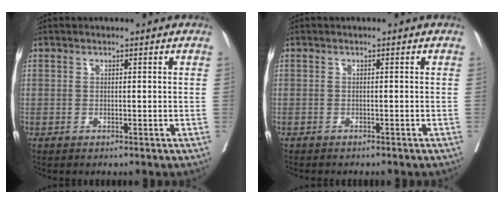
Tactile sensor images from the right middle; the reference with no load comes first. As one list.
[{"total": 3.4, "force": [-3.0, 0.7, 1.4], "torque": [-0.019, -0.005, -0.036]}]